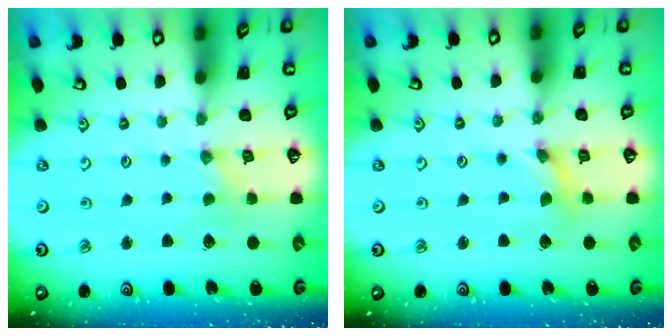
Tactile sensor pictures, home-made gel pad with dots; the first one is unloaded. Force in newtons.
{"total": 2.7, "press": 2.7, "slide": 0.2}